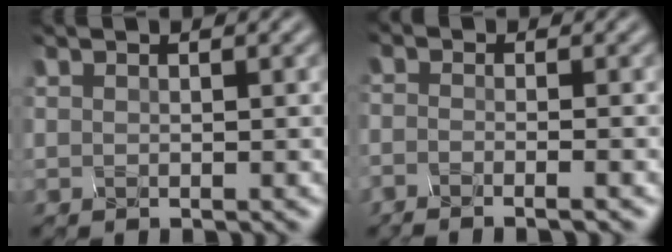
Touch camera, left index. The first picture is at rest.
{"total": 1.9, "force": [-1.7, 0.5, 0.8], "torque": [0.006, -0.004, -0.044]}